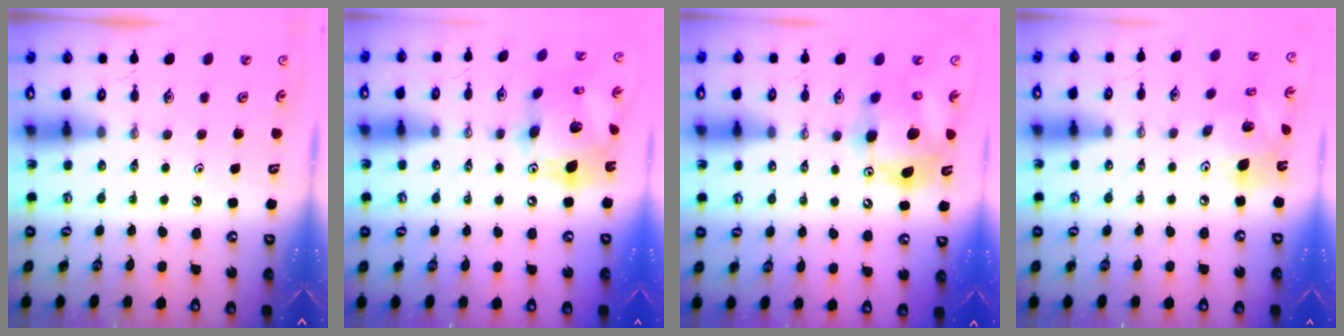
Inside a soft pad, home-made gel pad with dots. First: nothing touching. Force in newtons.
{"total": 16.8, "press": 16.7, "slide": 1.8}
{"total": 14.2, "press": 14.0, "slide": 2.4}
{"total": 13.5, "press": 13.2, "slide": 3.1}